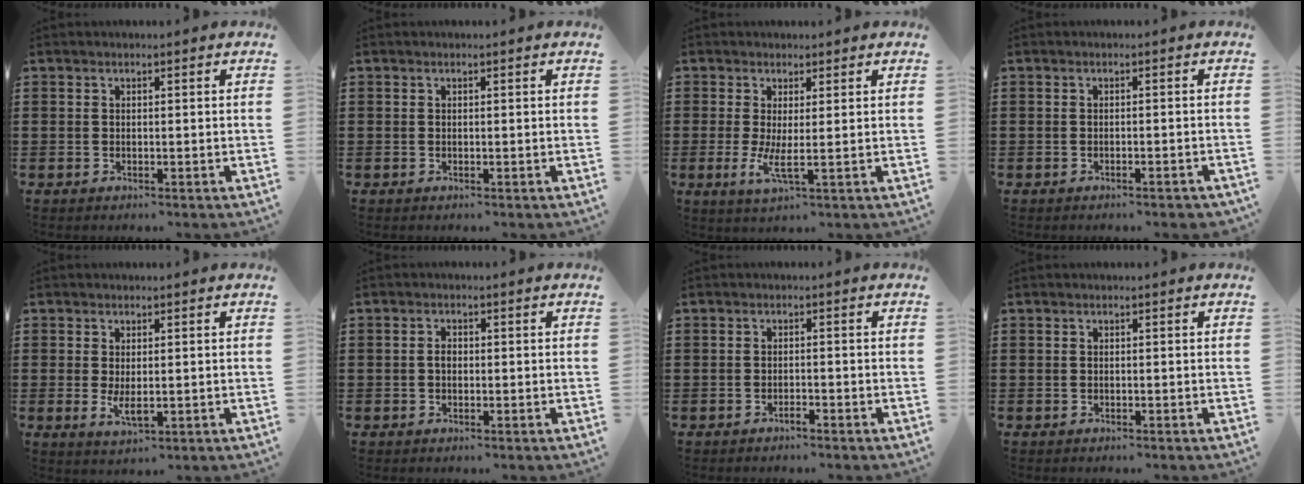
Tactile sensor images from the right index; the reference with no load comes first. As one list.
[{"total": 0.0}, {"total": 4.1, "force": [-0.2, 0.2, 4.0], "torque": [-0.090, -0.016, -0.006]}, {"total": 0.9, "force": [-0.7, 0.0, 0.6], "torque": [-0.011, -0.003, -0.013]}, {"total": 3.0, "force": [0.2, 1.1, 2.8], "torque": [-0.062, -0.003, 0.002]}, {"total": 1.5, "force": [-0.1, 0.9, 1.2], "torque": [-0.022, 0.005, -0.003]}, {"total": 1.0, "force": [-0.9, 0.1, 0.4], "torque": [-0.011, -0.002, -0.017]}, {"total": 0.0}]